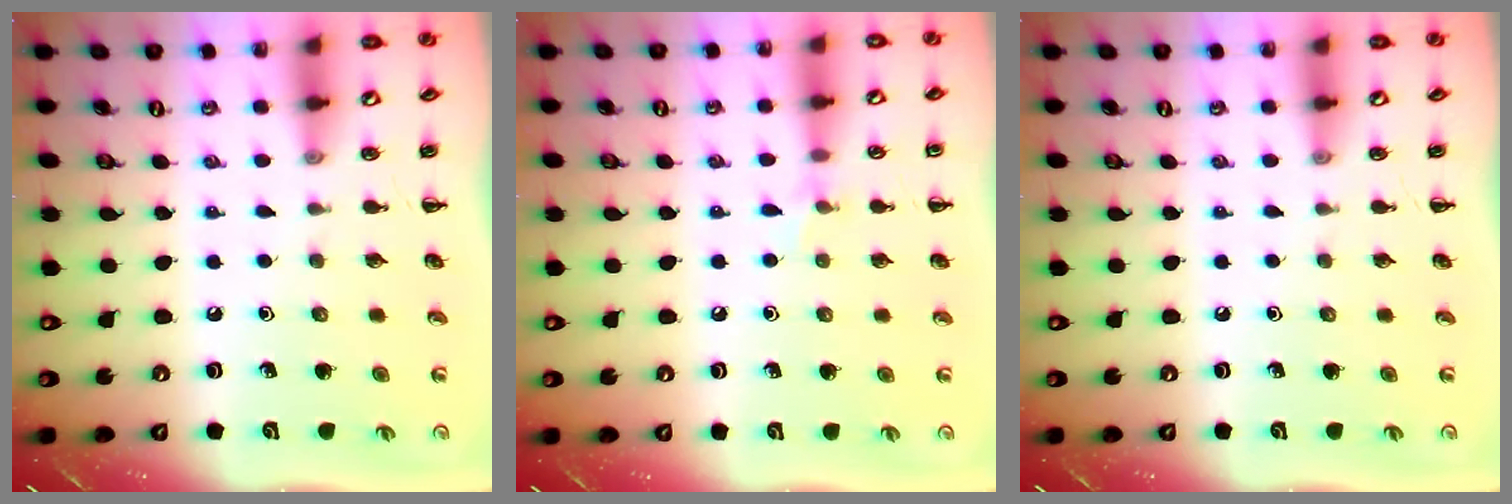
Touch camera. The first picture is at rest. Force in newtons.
{"total": 5.0, "press": 4.7, "slide": 1.7}
{"total": 0.0}